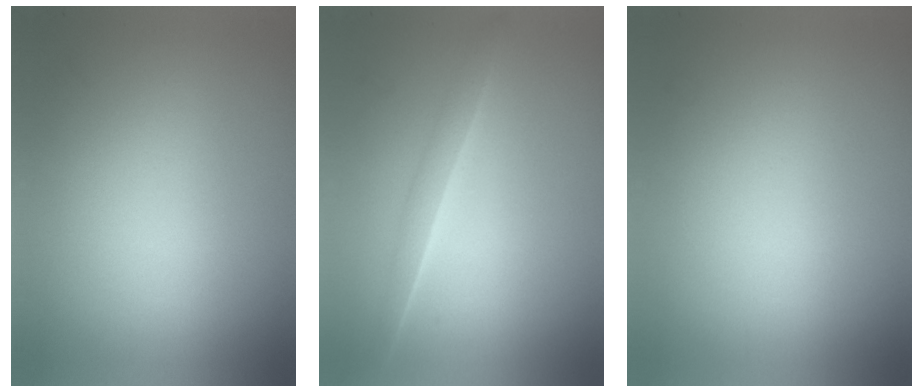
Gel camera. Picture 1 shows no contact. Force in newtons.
{"total": 1.7}
{"total": 0.0}